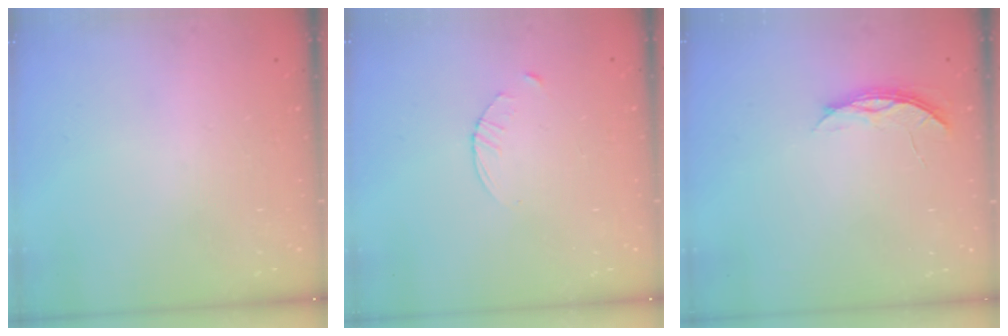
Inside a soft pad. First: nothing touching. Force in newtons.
{"total": 3.2, "press": 3.2, "slide": 0.5}
{"total": 3.9, "press": 3.9, "slide": 0.4}